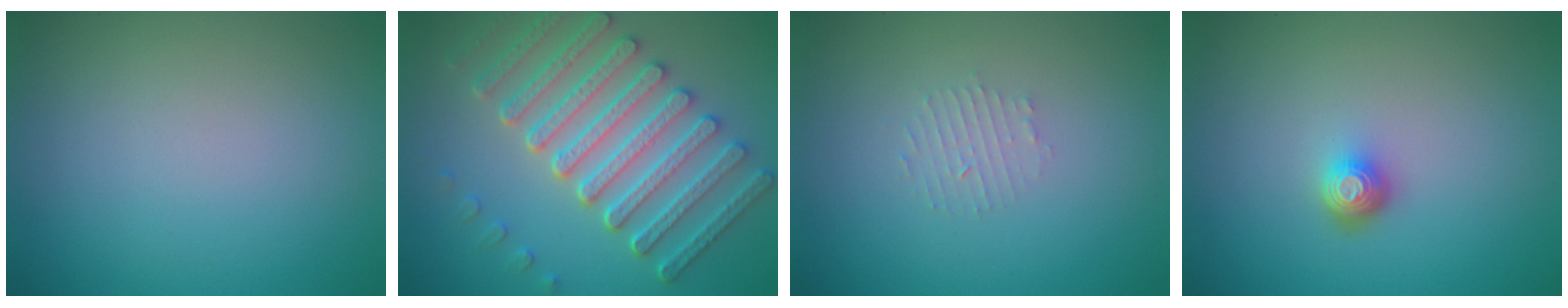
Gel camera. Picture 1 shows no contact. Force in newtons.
{"total": 7.7, "press": 6.5, "slide": 4.0}
{"total": 1.2, "press": 1.1, "slide": 0.2}
{"total": 1.9, "press": 1.4, "slide": 1.3}